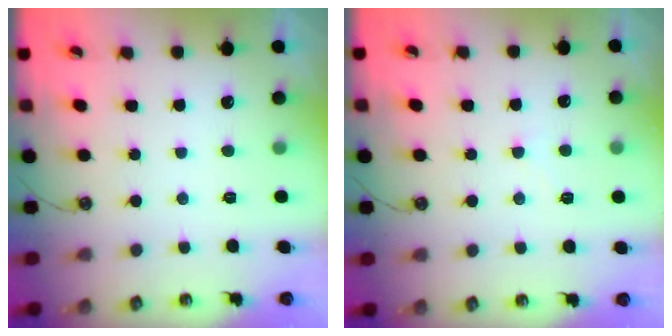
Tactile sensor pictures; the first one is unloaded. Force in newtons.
{"total": 1.0, "press": 0.9, "slide": 0.4}